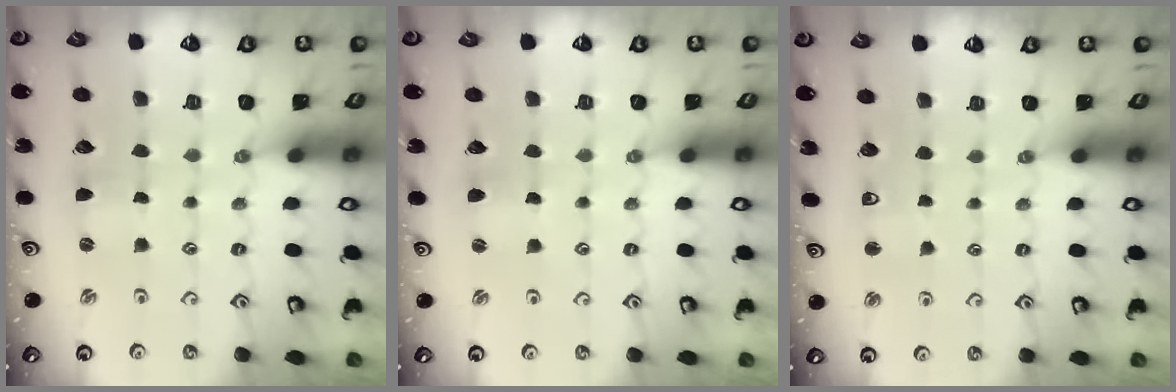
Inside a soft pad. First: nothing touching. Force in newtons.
{"total": 1.6, "press": 1.5, "slide": 0.4}
{"total": 3.3, "press": 3.3, "slide": 0.6}